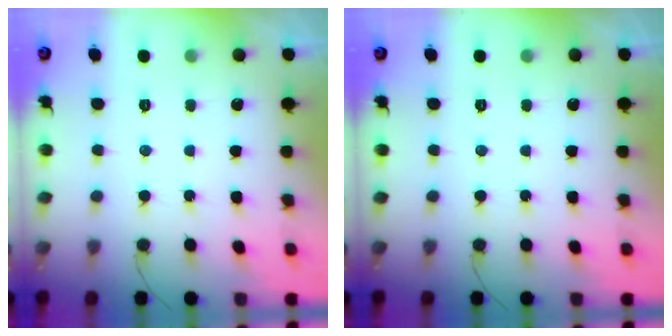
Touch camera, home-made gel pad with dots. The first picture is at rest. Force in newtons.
{"total": 0.0}